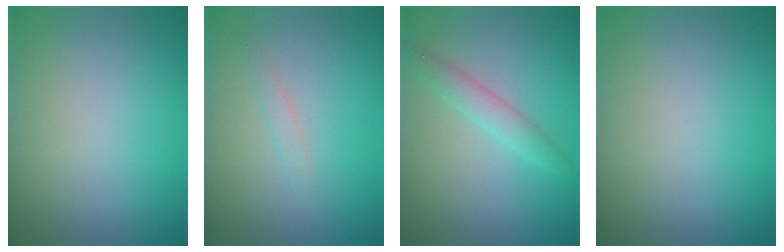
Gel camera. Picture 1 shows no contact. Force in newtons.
{"total": 0.8, "press": 0.8, "slide": 0.1}
{"total": 2.1, "press": 2.1, "slide": 0.0}
{"total": 0.0}